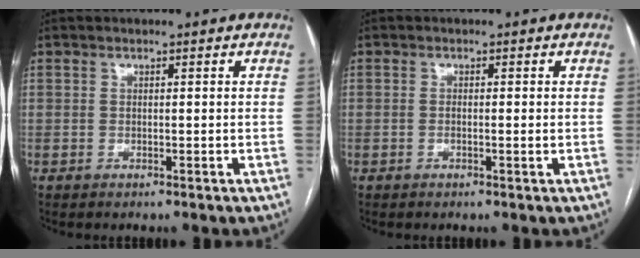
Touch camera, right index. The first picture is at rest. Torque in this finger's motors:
{"motor_torque": [0.17, 0.23, -0.04, 0.00]}